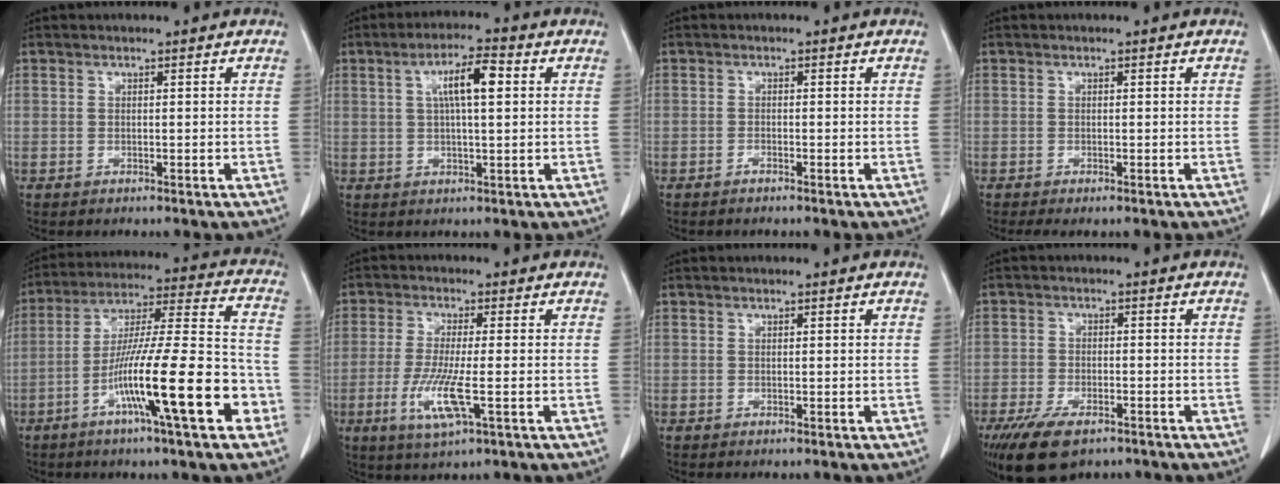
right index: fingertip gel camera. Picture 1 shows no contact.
{"total": 6.7, "force": [1.7, 1.1, 6.4], "torque": [-0.114, 0.014, 0.030]}
{"total": 0.6, "force": [-0.6, 0.0, 0.2], "torque": [-0.003, 0.000, -0.011]}
{"total": 1.7, "force": [-1.0, 0.5, 1.2], "torque": [-0.016, -0.003, -0.015]}
{"total": 18.9, "force": [-7.6, 1.1, 17.3], "torque": [-0.286, -0.005, -0.125]}
{"total": 7.6, "force": [-2.3, 0.5, 7.2], "torque": [-0.151, -0.021, -0.045]}
{"total": 0.0}
{"total": 8.9, "force": [-6.0, 3.9, 5.1], "torque": [-0.092, -0.009, -0.100]}